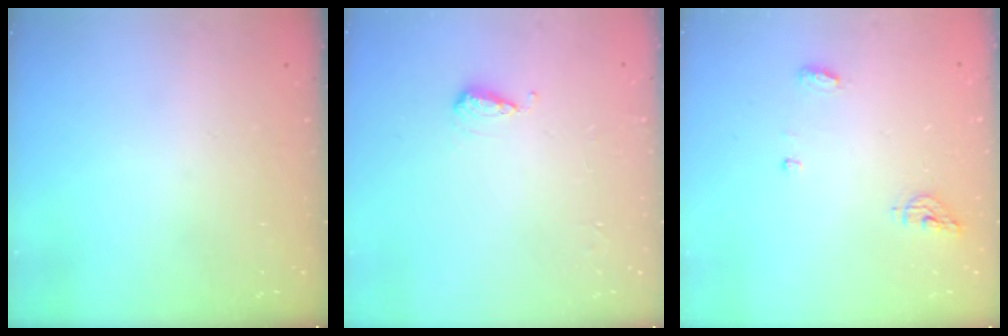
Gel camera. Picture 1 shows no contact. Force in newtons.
{"total": 5.2, "press": 5.1, "slide": 0.9}
{"total": 9.0, "press": 5.9, "slide": 6.9}